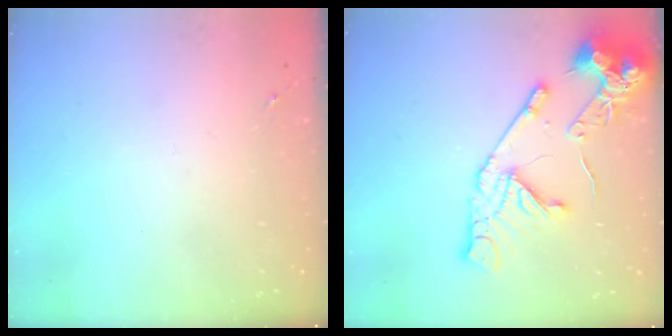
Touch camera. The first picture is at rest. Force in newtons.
{"total": 17.1, "press": 17.0, "slide": 2.1}